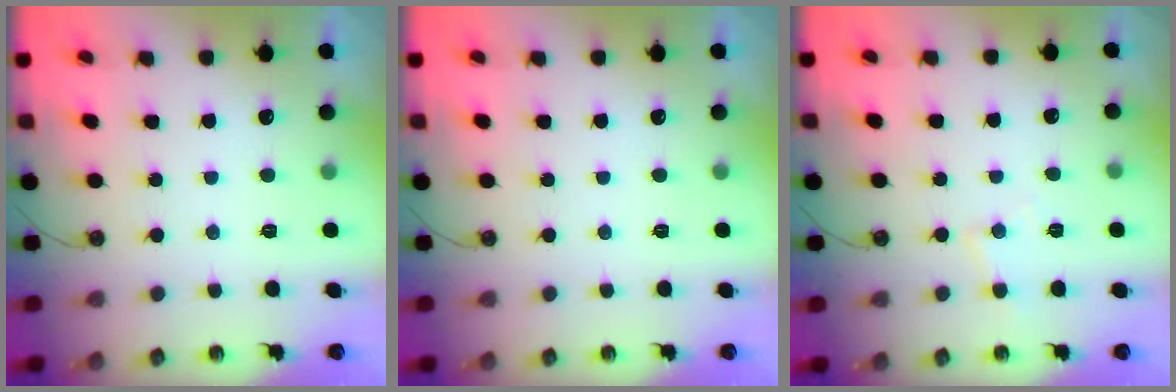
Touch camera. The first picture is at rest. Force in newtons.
{"total": 0.0}
{"total": 4.8, "press": 4.8, "slide": 0.6}